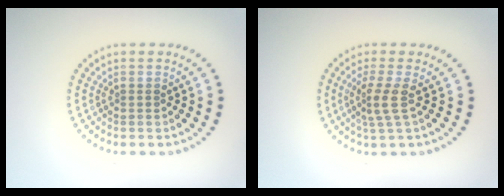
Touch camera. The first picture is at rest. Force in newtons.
{"total": 2.3, "press": 1.6, "slide": 1.7}